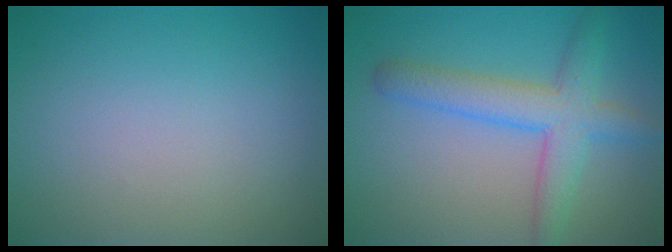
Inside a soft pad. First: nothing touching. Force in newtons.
{"total": 5.0, "press": 5.0, "slide": 0.2}